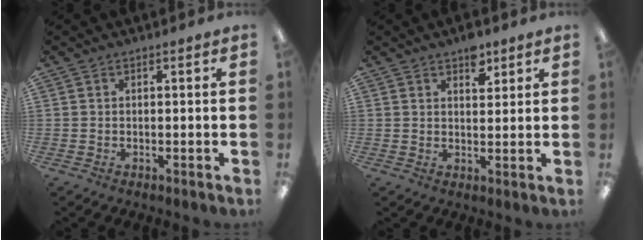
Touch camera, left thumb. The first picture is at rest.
{"total": 4.9, "force": [3.4, 2.4, 2.6], "torque": [-0.016, -0.020, 0.054]}